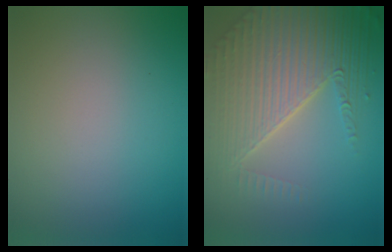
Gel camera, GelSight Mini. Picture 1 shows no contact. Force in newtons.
{"total": 8.4, "press": 5.6, "slide": 6.2}